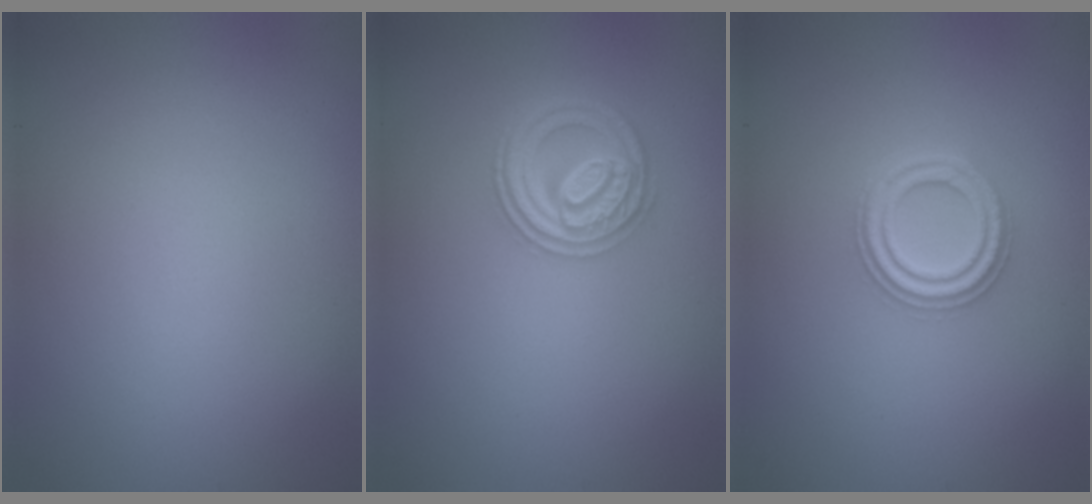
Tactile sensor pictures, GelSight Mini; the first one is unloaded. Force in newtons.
{"total": 3.1, "press": 3.0, "slide": 0.6}
{"total": 2.7, "press": 2.7, "slide": 0.5}